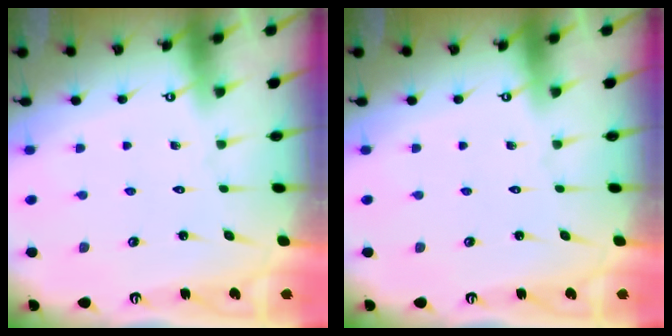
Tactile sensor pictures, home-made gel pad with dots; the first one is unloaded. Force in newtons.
{"total": 0.0}